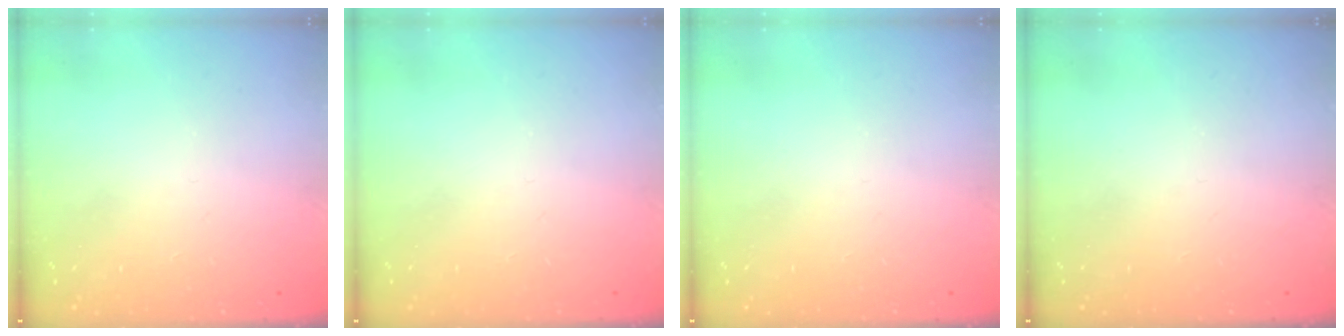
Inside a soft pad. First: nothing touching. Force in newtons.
{"total": 0.0}
{"total": 0.0}
{"total": 0.0}